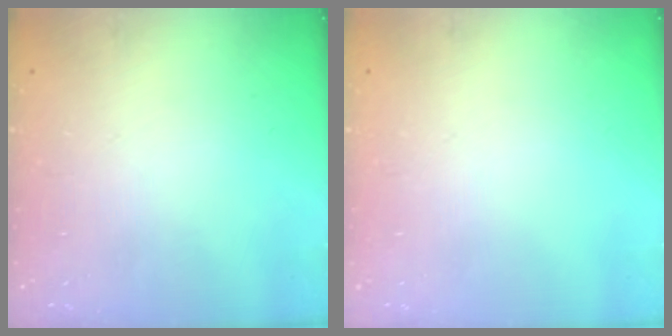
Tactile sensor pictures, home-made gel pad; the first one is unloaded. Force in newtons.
{"total": 0.0}